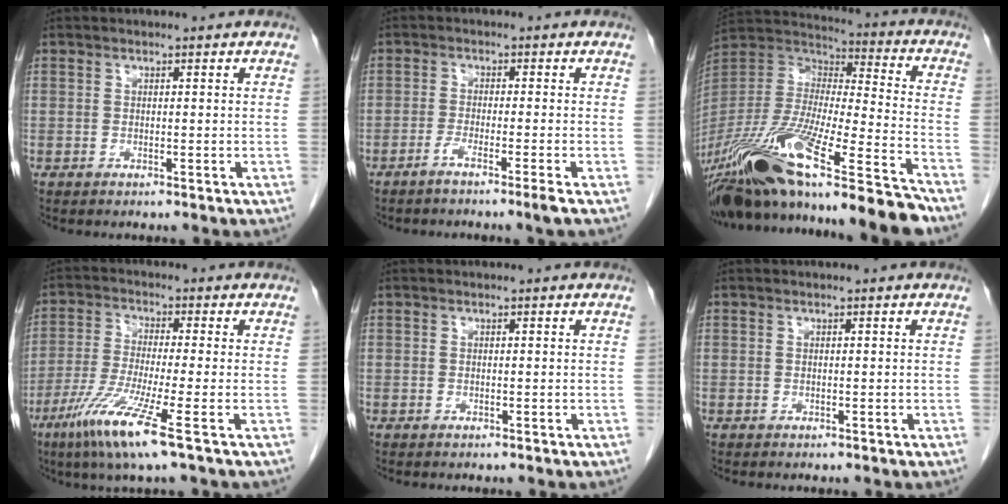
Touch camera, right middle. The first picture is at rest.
{"total": 3.8, "force": [-2.6, -1.0, 2.6], "torque": [-0.051, -0.002, -0.051]}
{"total": 27.8, "force": [-20.9, 1.2, 18.3], "torque": [-0.333, -0.041, -0.373]}
{"total": 9.1, "force": [-4.8, -0.9, 7.7], "torque": [-0.159, -0.033, -0.096]}
{"total": 0.0}
{"total": 0.0}